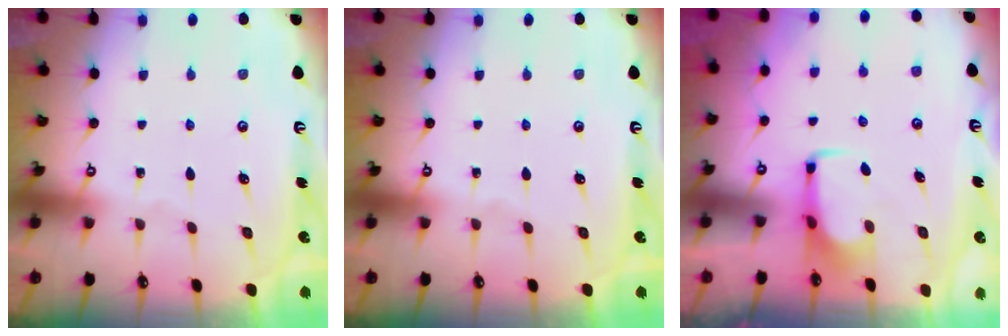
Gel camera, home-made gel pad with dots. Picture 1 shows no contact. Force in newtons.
{"total": 0.0}
{"total": 1.7, "press": 1.6, "slide": 0.4}